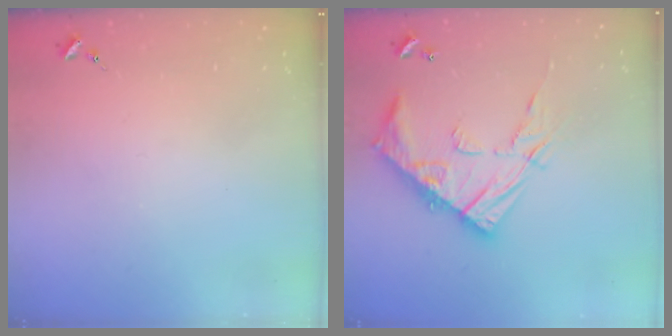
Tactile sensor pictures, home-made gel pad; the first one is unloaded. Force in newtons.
{"total": 17.3, "press": 17.3, "slide": 1.4}